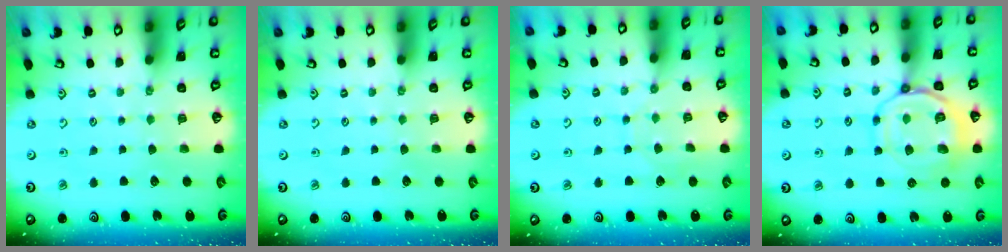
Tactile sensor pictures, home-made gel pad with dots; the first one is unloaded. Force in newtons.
{"total": 0.0}
{"total": 6.1, "press": 6.1, "slide": 0.4}
{"total": 13.3, "press": 13.2, "slide": 1.3}